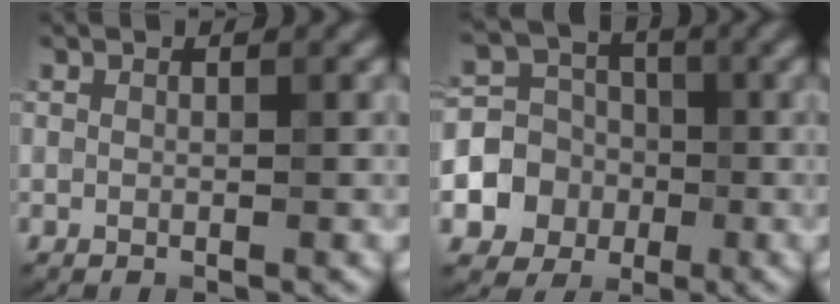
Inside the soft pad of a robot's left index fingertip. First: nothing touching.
{"total": 4.9, "force": [-1.4, 4.4, 1.6], "torque": [-0.028, 0.001, -0.036]}